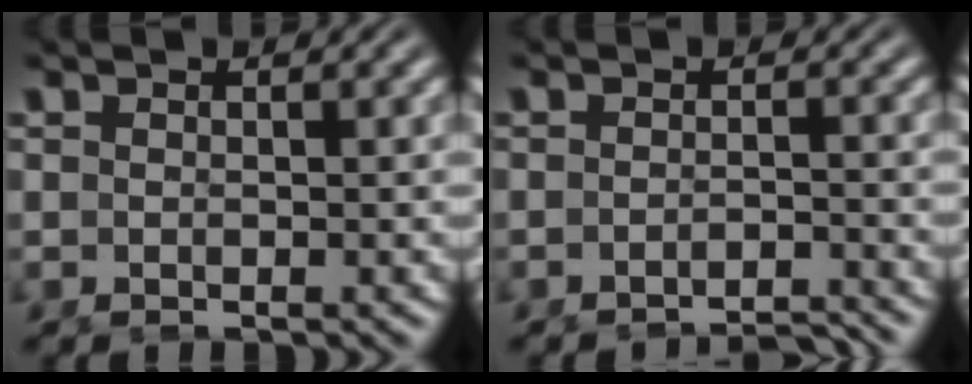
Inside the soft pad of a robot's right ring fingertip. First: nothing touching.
{"total": 2.8, "force": [-2.8, -0.3, 0.3], "torque": [-0.006, -0.011, -0.043]}